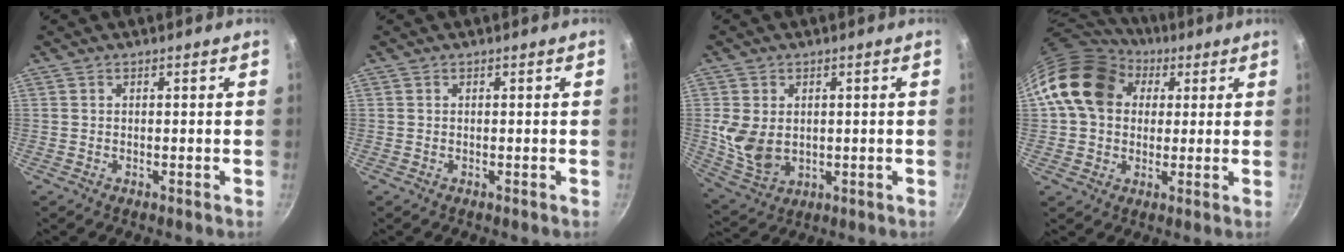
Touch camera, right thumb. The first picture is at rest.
{"total": 0.0}
{"total": 9.2, "force": [0.7, 6.5, 6.4], "torque": [-0.118, -0.018, 0.029]}
{"total": 16.6, "force": [4.4, 13.0, 9.3], "torque": [-0.143, 0.024, 0.065]}